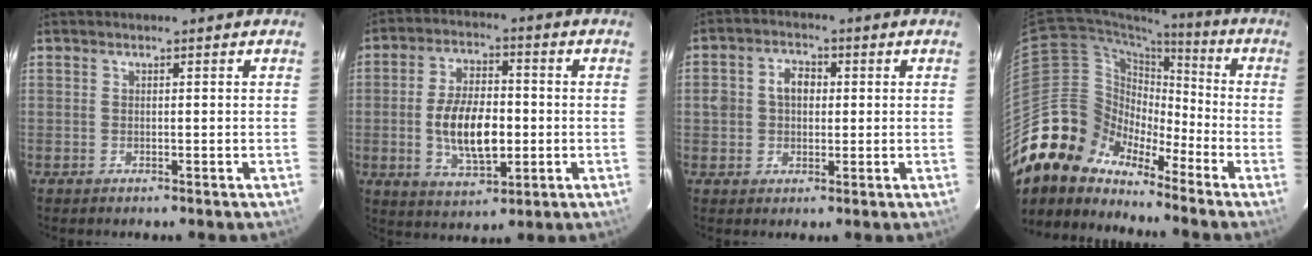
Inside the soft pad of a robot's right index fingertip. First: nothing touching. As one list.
[{"total": 12.2, "force": [-1.7, 5.9, 10.5], "torque": [-0.201, 0.001, -0.024]}, {"total": 5.2, "force": [0.4, 4.3, 2.9], "torque": [-0.056, 0.019, 0.008]}, {"total": 13.6, "force": [-11.2, 7.1, 2.9], "torque": [-0.063, 0.033, -0.222]}]